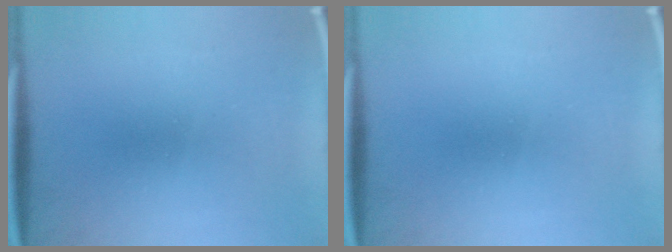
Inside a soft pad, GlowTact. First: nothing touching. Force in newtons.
{"total": 0.0}